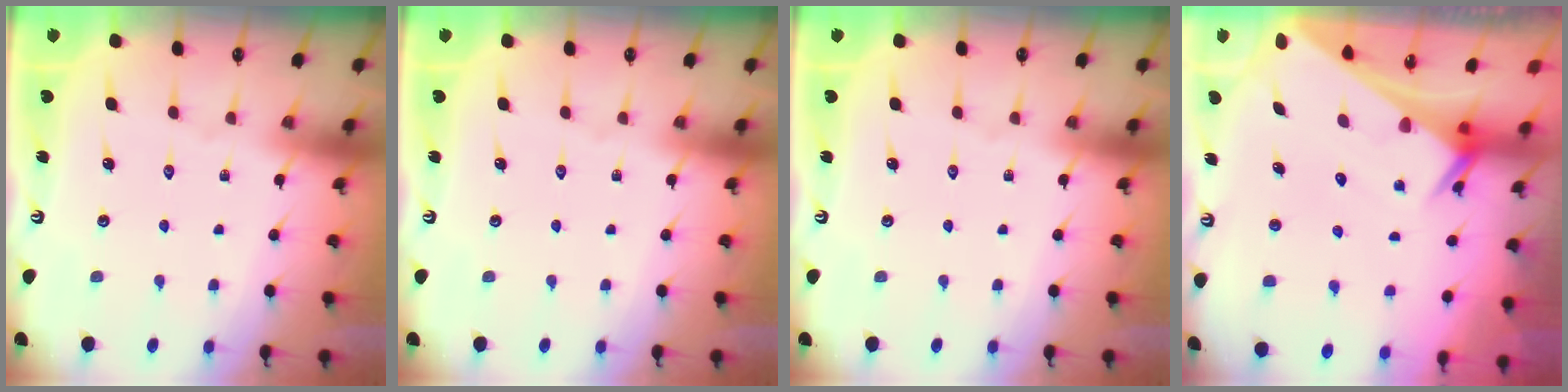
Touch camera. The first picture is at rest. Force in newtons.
{"total": 0.0}
{"total": 0.0}
{"total": 2.4, "press": 2.4, "slide": 0.2}